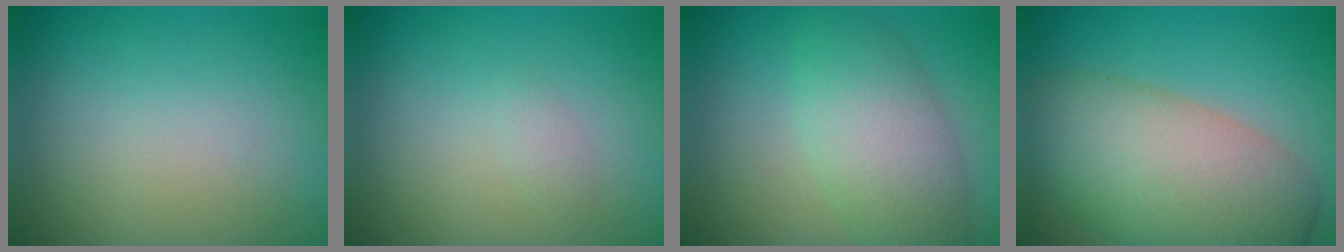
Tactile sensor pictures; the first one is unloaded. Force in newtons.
{"total": 0.7, "press": 0.7, "slide": 0.0}
{"total": 5.4, "press": 5.4, "slide": 0.2}
{"total": 10.3, "press": 10.3, "slide": 0.5}